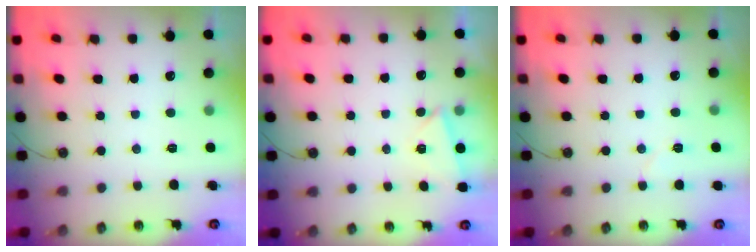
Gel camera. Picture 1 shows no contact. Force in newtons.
{"total": 3.7, "press": 2.8, "slide": 2.4}
{"total": 3.9, "press": 3.6, "slide": 1.4}